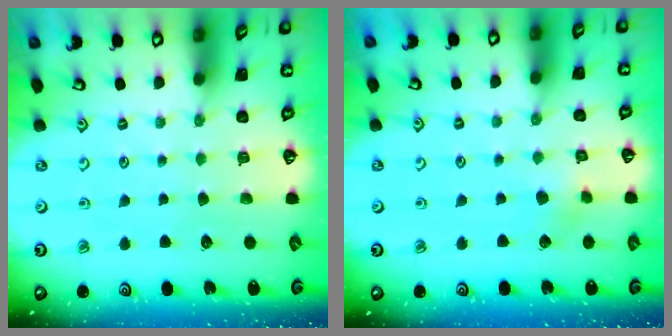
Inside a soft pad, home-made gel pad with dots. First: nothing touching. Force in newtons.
{"total": 4.4, "press": 4.3, "slide": 0.9}